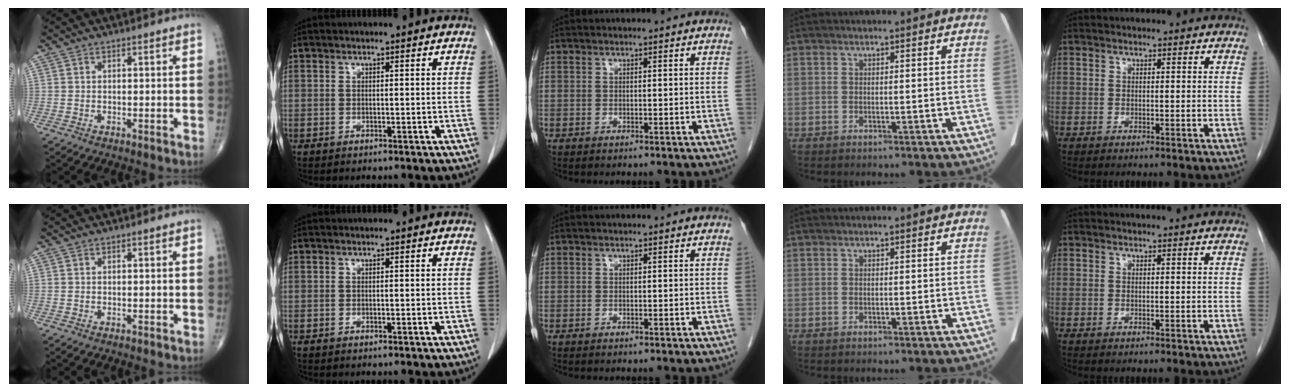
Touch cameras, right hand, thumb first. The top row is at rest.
{}